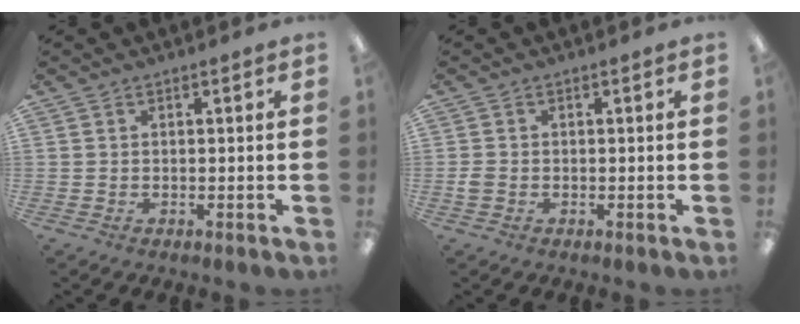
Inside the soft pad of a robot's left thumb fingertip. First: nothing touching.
{"total": 1.6, "force": [-0.3, 1.2, 1.0], "torque": [-0.018, 0.004, -0.006]}